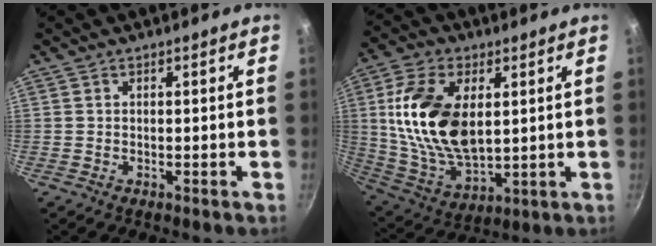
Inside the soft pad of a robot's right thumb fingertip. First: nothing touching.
{"total": 19.1, "force": [3.6, 10.9, 15.2], "torque": [-0.280, -0.014, 0.078]}